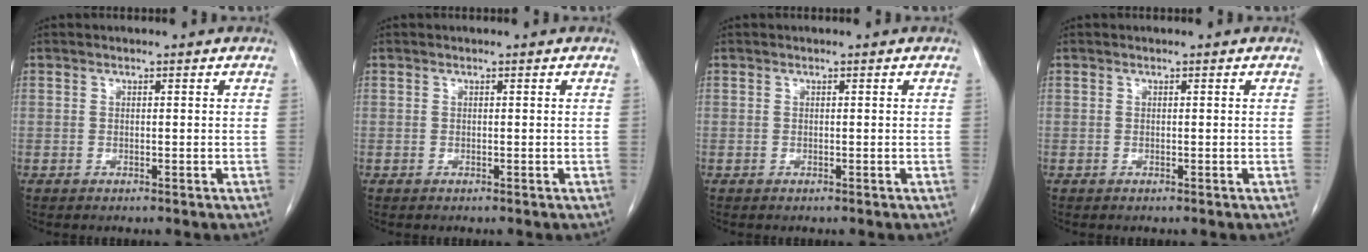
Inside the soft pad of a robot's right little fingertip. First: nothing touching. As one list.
[{"total": 0.0}, {"total": 0.0}, {"total": 0.0}]